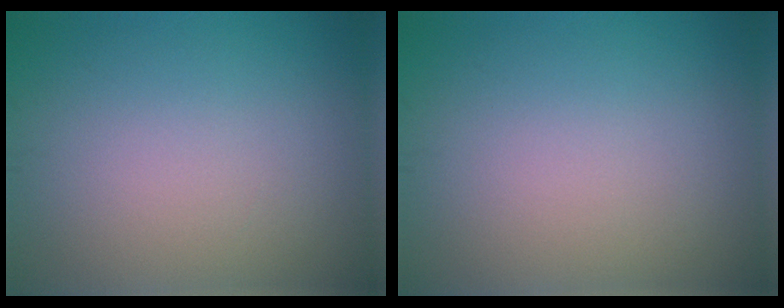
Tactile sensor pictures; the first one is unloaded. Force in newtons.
{"total": 0.0}